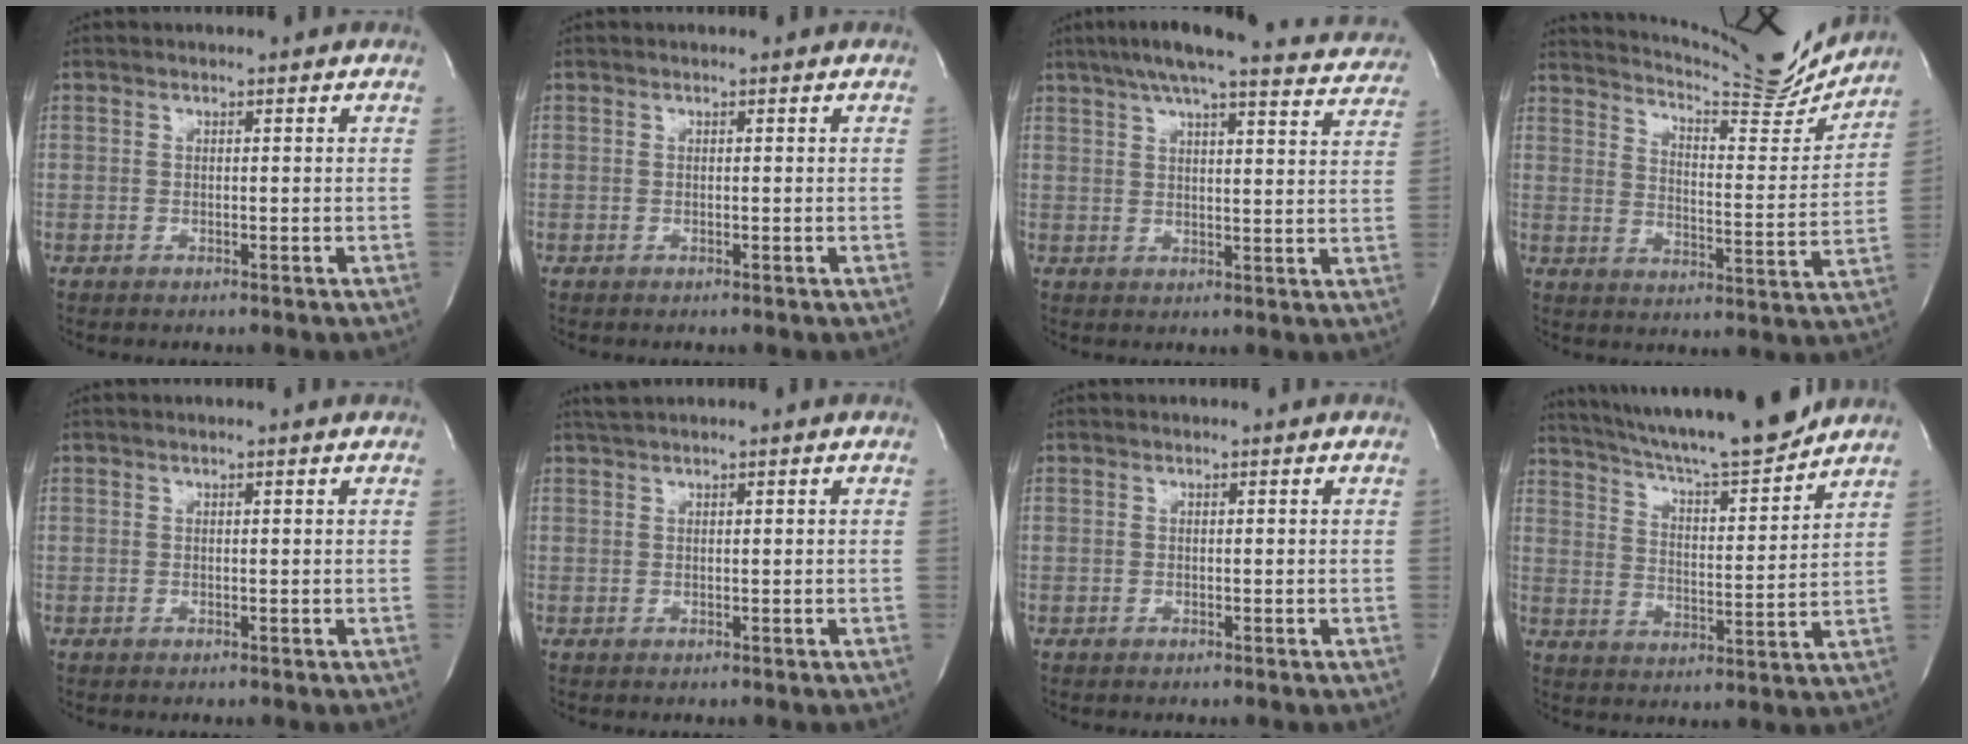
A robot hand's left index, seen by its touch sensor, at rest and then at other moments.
{"total": 0.0}
{"total": 22.1, "force": [20.0, 2.3, 9.0], "torque": [-0.134, -0.018, 0.240]}
{"total": 17.3, "force": [16.4, 1.3, 5.3], "torque": [-0.092, -0.064, 0.215]}
{"total": 1.2, "force": [1.0, -0.1, 0.6], "torque": [-0.011, 0.007, 0.012]}
{"total": 2.1, "force": [1.8, -0.3, 0.9], "torque": [-0.014, 0.016, 0.036]}
{"total": 0.0}
{"total": 17.2, "force": [15.3, 0.7, 7.8], "torque": [-0.132, -0.007, 0.238]}